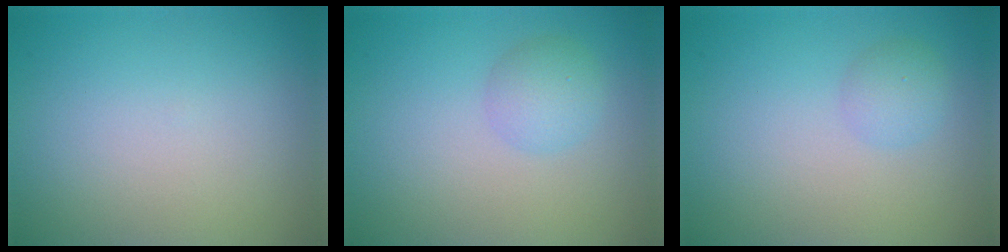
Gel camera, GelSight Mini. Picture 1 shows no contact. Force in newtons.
{"total": 2.2, "press": 2.2, "slide": 0.0}
{"total": 1.6, "press": 1.6, "slide": 0.1}